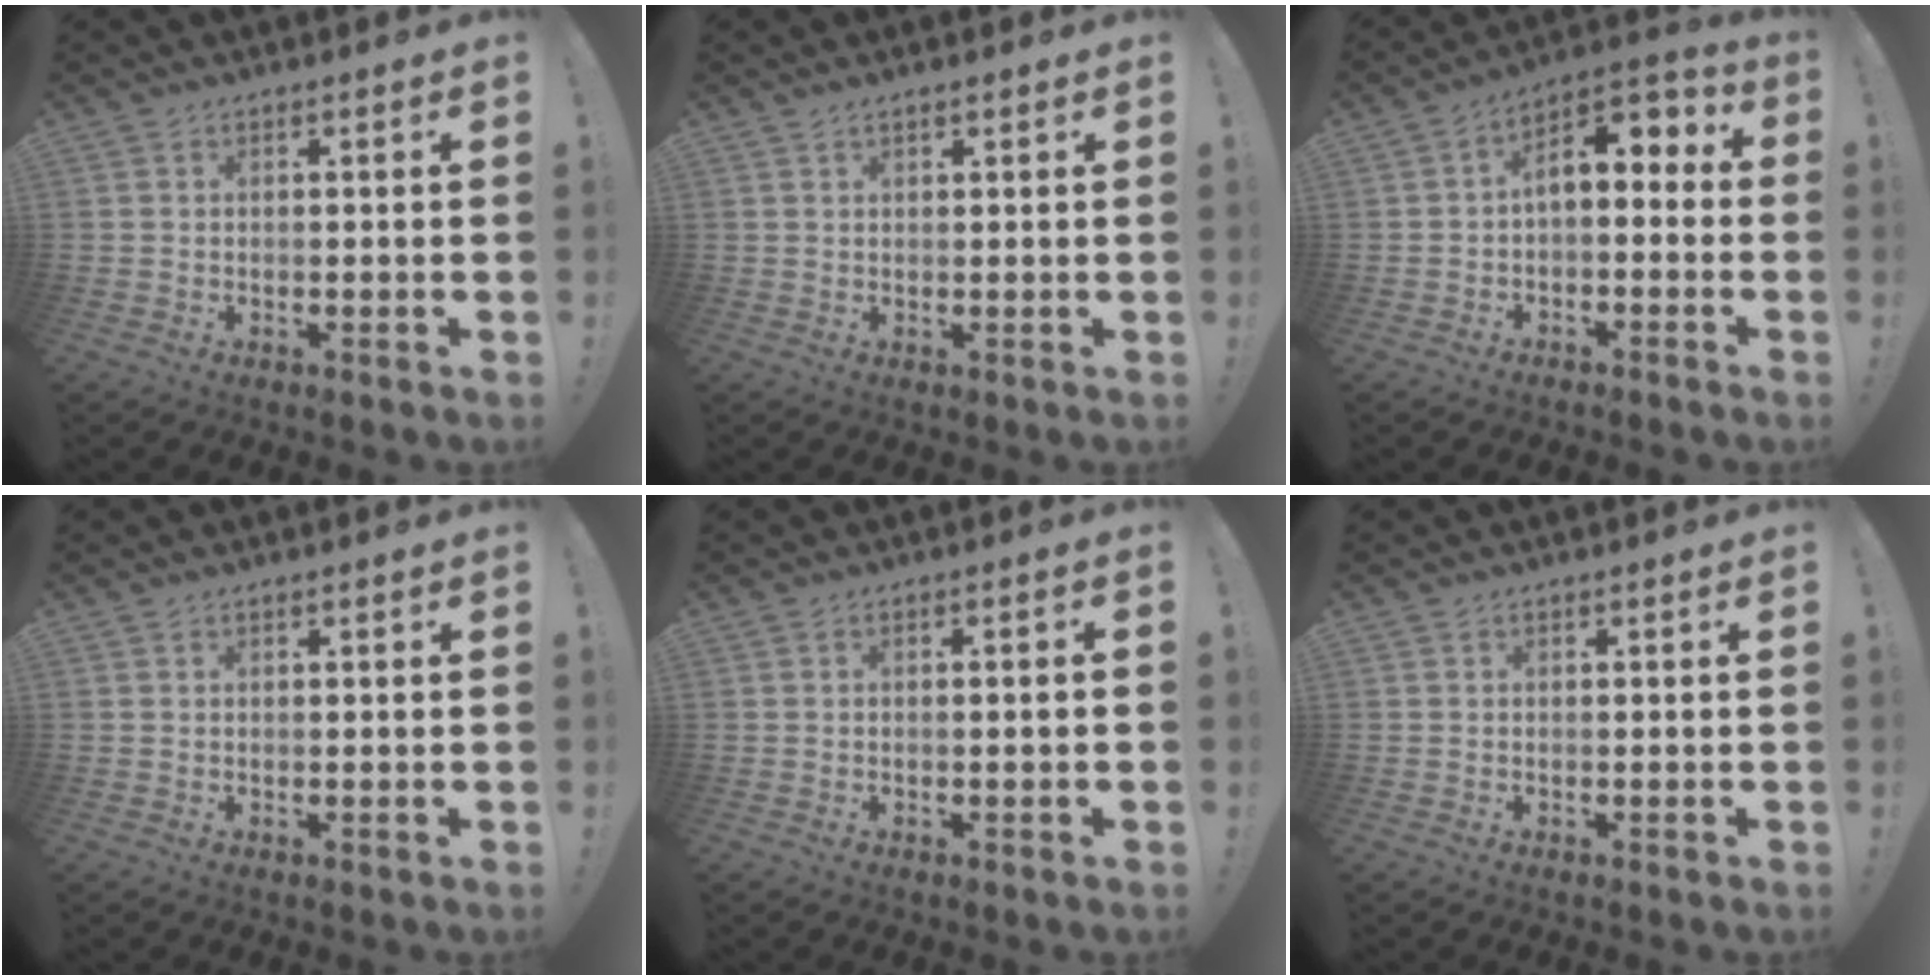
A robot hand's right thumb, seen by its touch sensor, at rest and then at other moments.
{"total": 0.9, "force": [0.8, -0.1, 0.4], "torque": [-0.004, -0.002, 0.013]}
{"total": 6.2, "force": [0.6, 3.9, 4.8], "torque": [-0.065, -0.007, 0.016]}
{"total": 0.0}
{"total": 1.3, "force": [-0.1, -0.2, 1.3], "torque": [-0.022, -0.001, -0.003]}
{"total": 0.0}